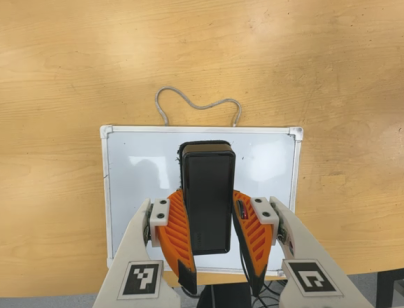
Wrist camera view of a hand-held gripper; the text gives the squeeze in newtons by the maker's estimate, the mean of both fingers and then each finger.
{"total": 6.9, "left": 5.9, "right": 7.9}